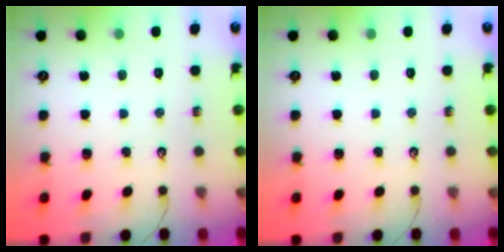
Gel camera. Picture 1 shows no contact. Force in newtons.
{"total": 0.0}